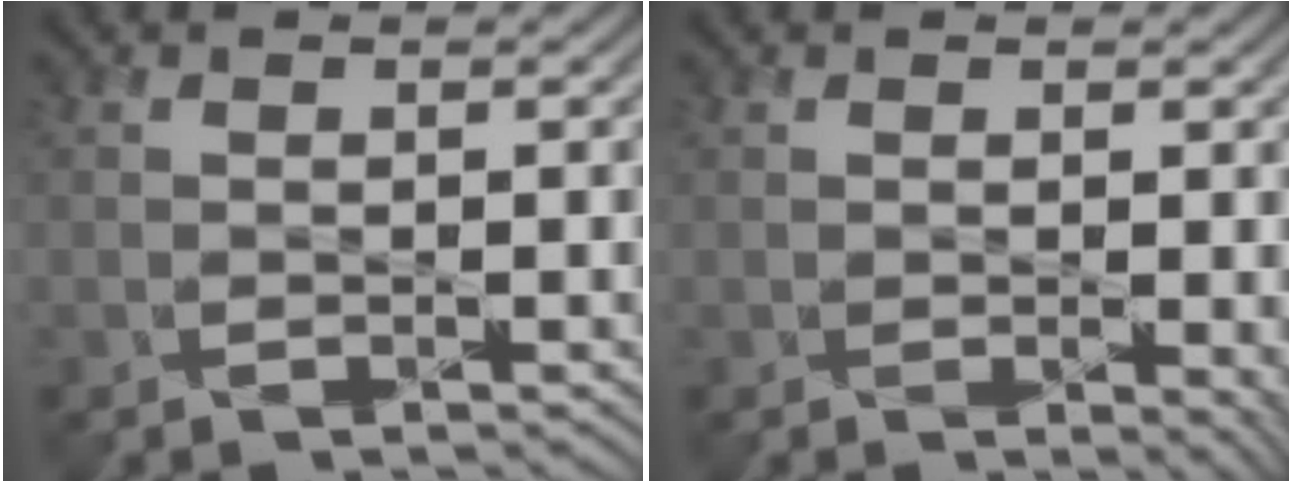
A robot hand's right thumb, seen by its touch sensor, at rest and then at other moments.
{"total": 2.4, "force": [-0.3, 0.7, 2.3], "torque": [-0.031, -0.008, 0.004]}